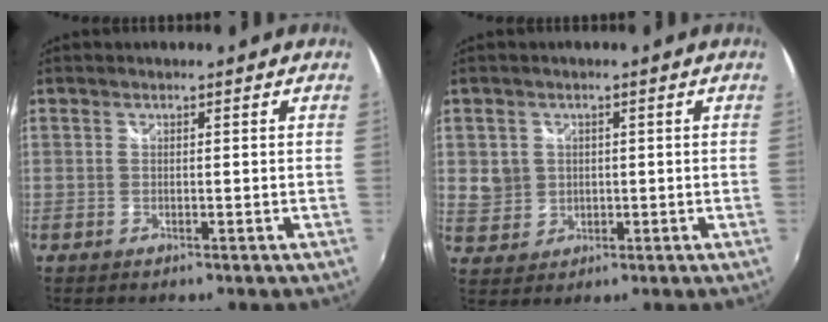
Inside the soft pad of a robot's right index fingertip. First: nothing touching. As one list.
[{"total": 4.7, "force": [0.5, 4.5, 1.2], "torque": [-0.022, 0.006, 0.016]}]